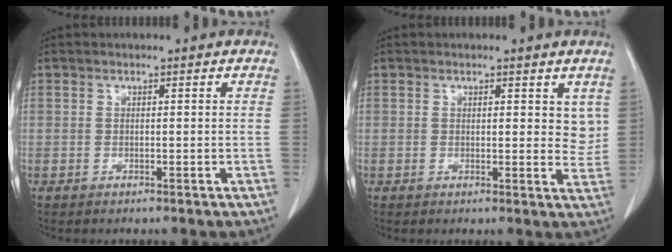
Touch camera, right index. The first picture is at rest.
{"total": 3.5, "force": [1.8, 1.7, 2.4], "torque": [-0.017, -0.012, 0.018]}